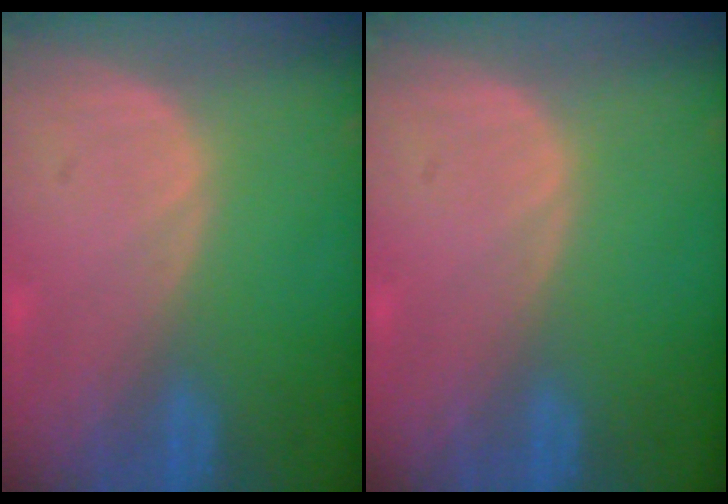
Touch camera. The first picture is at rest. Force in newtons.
{"total": 0.0}